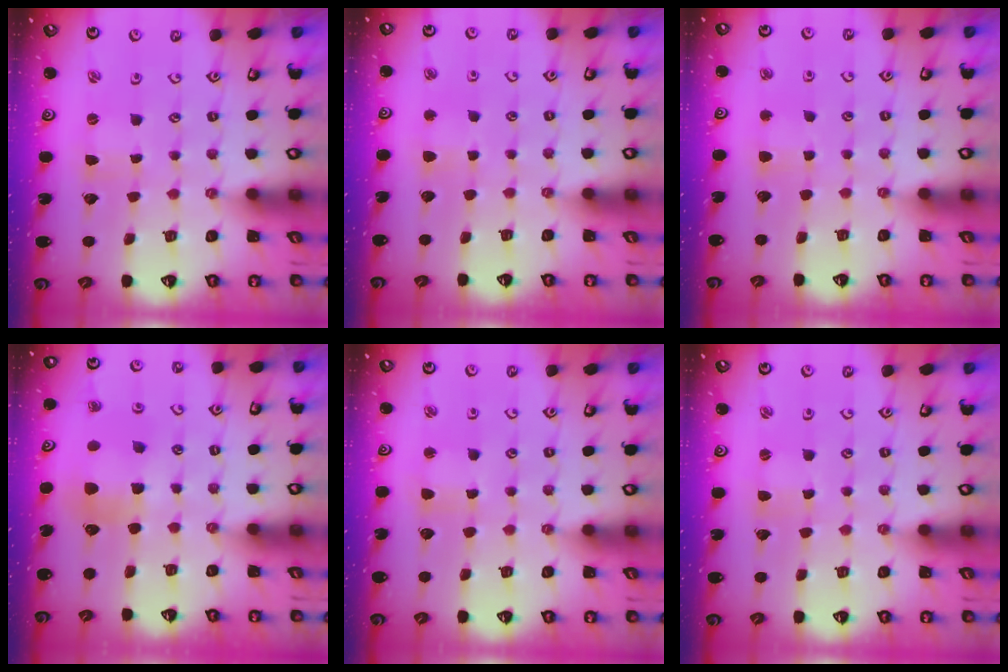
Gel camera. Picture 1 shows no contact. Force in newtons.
{"total": 2.6, "press": 2.6, "slide": 0.5}
{"total": 2.7, "press": 2.7, "slide": 0.4}
{"total": 6.5, "press": 6.5, "slide": 0.5}
{"total": 2.7, "press": 2.7, "slide": 0.2}
{"total": 1.0, "press": 1.0, "slide": 0.2}